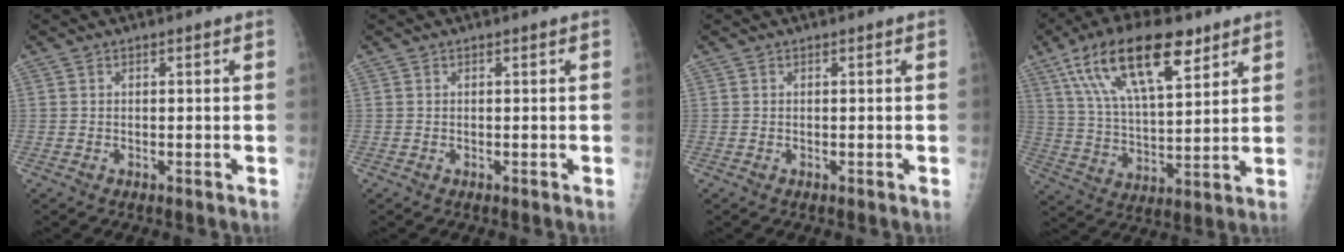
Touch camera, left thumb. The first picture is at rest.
{"total": 0.0}
{"total": 0.0}
{"total": 19.2, "force": [10.5, 7.6, 14.1], "torque": [-0.228, -0.024, 0.193]}